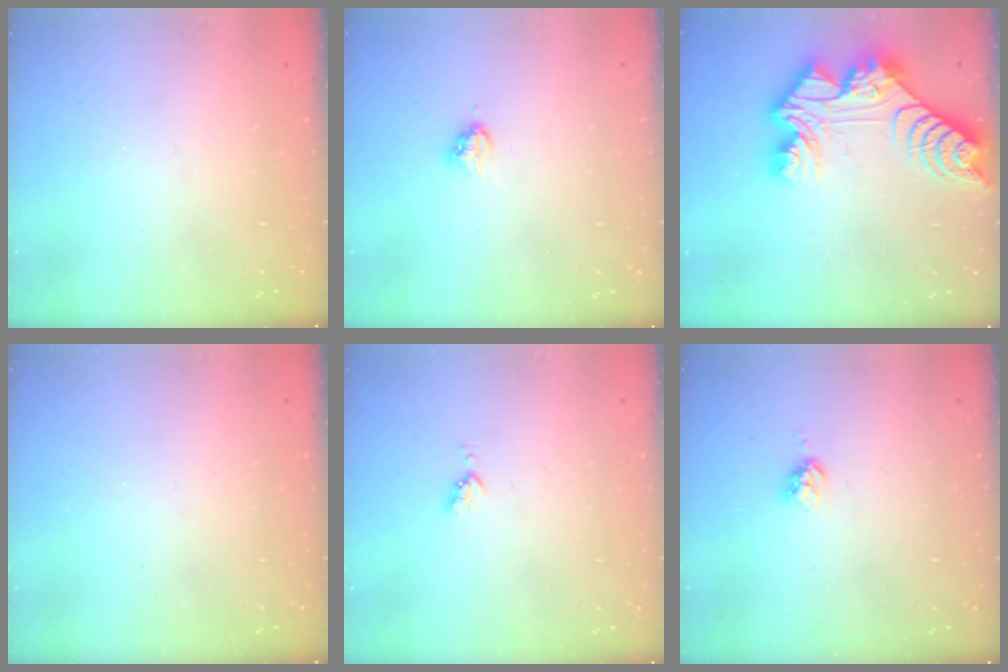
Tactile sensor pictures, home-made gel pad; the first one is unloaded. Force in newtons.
{"total": 4.0, "press": 4.0, "slide": 0.4}
{"total": 15.6, "press": 15.5, "slide": 1.5}
{"total": 0.0}
{"total": 3.4, "press": 3.4, "slide": 0.6}
{"total": 4.3, "press": 4.3, "slide": 0.0}